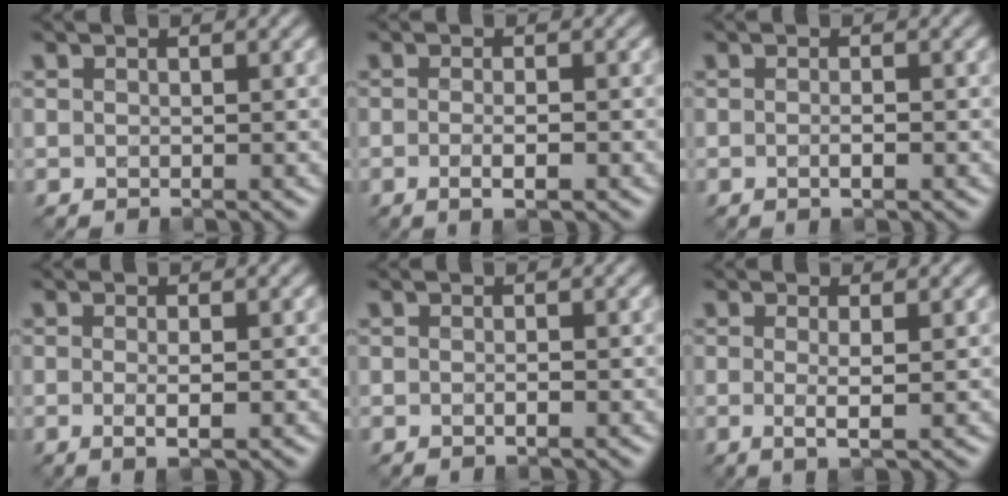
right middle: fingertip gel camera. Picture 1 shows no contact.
{"total": 2.3, "force": [-0.7, 0.7, 2.1], "torque": [-0.023, -0.005, -0.012]}
{"total": 1.3, "force": [-0.3, 0.3, 1.2], "torque": [-0.012, -0.005, -0.005]}
{"total": 2.0, "force": [-0.3, 0.5, 2.0], "torque": [-0.034, -0.006, -0.005]}
{"total": 0.7, "force": [-0.2, 0.1, 0.7], "torque": [-0.011, -0.001, -0.004]}
{"total": 2.3, "force": [-0.1, 0.4, 2.3], "torque": [-0.042, -0.006, -0.003]}